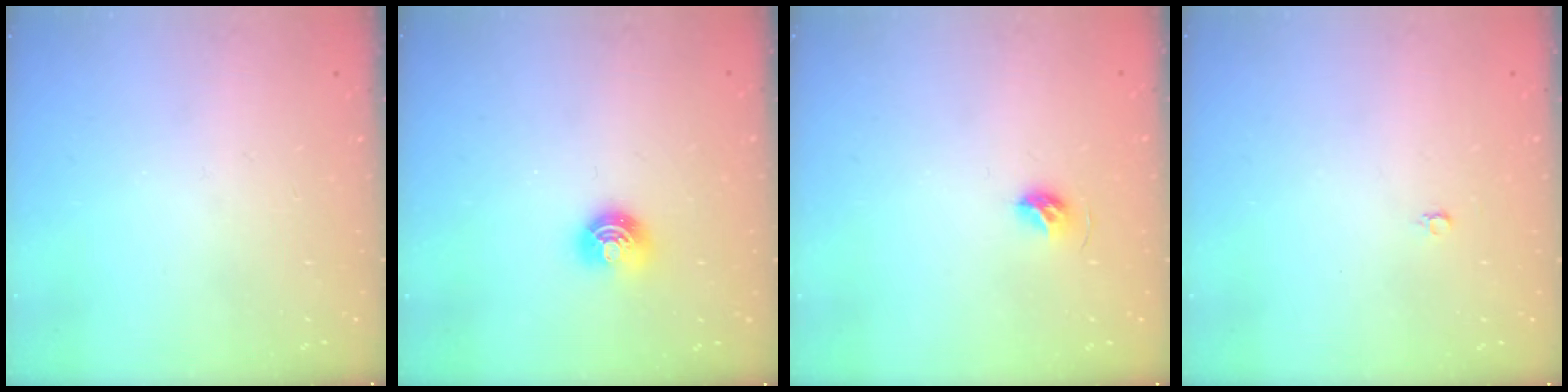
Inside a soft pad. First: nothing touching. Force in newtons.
{"total": 6.6, "press": 6.6, "slide": 0.5}
{"total": 5.4, "press": 5.2, "slide": 1.2}
{"total": 2.2, "press": 2.2, "slide": 0.2}